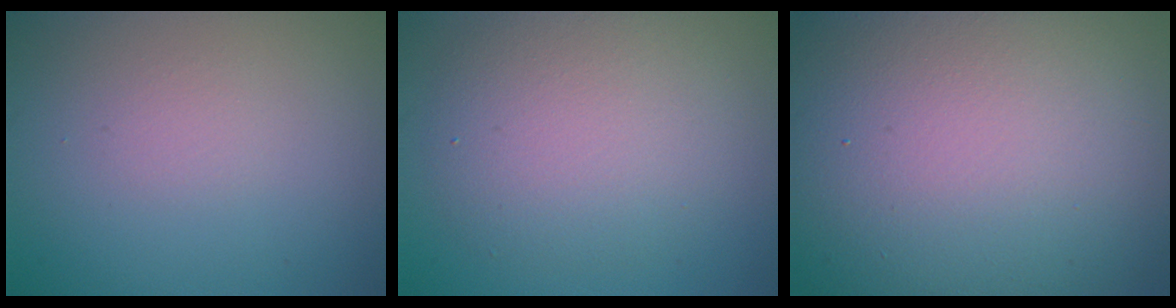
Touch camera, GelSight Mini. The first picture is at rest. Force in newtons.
{"total": 5.3, "press": 5.3, "slide": 0.3}
{"total": 20.7, "press": 20.7, "slide": 1.0}